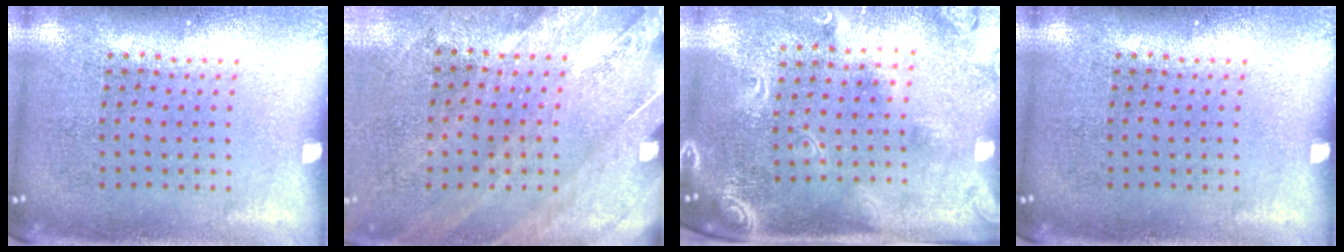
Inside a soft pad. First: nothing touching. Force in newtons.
{"total": 2.4, "press": 2.0, "slide": 1.3}
{"total": 2.4, "press": 1.8, "slide": 1.6}
{"total": 0.0}